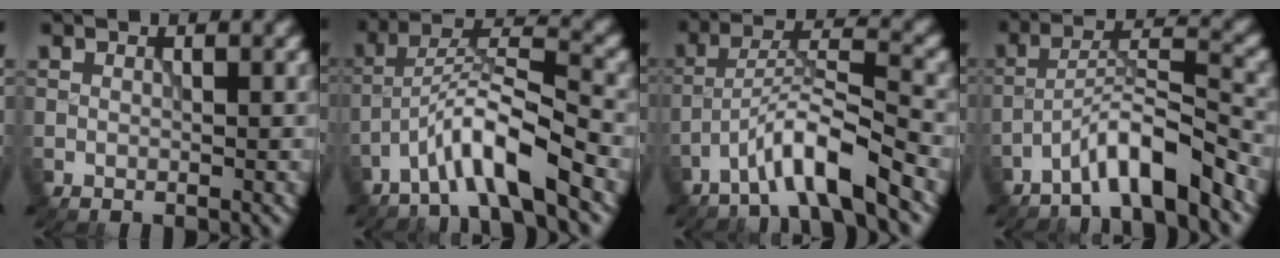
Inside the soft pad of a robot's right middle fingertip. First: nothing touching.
{"total": 6.5, "force": [-4.3, 0.9, 4.8], "torque": [-0.084, 0.015, -0.083]}
{"total": 6.0, "force": [-4.1, 0.6, 4.3], "torque": [-0.072, 0.015, -0.078]}
{"total": 6.1, "force": [-4.5, 0.8, 4.1], "torque": [-0.066, 0.016, -0.082]}